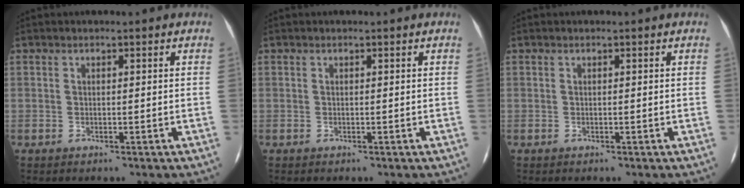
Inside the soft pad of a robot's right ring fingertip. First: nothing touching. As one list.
[{"total": 0.0}, {"total": 0.0}]